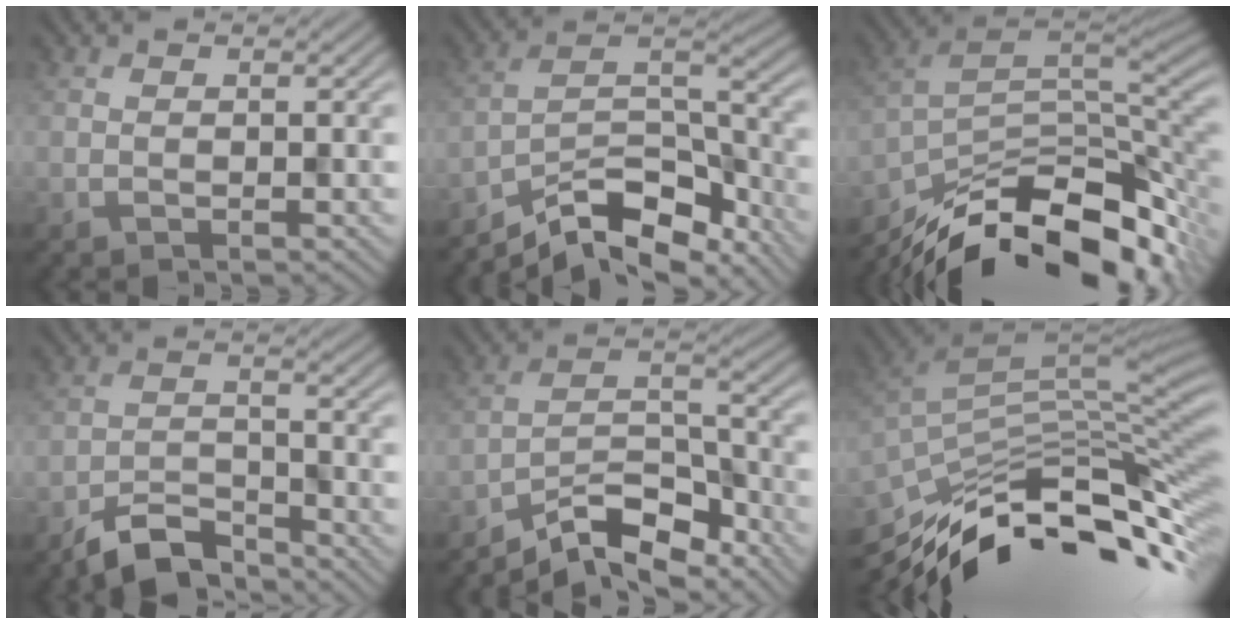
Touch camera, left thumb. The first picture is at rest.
{"total": 11.3, "force": [-9.1, 3.7, 5.6], "torque": [-0.092, 0.000, -0.166]}
{"total": 14.9, "force": [-10.3, 5.9, 9.0], "torque": [-0.176, -0.018, -0.167]}
{"total": 5.9, "force": [-5.0, 1.9, 2.4], "torque": [-0.041, -0.004, -0.101]}
{"total": 9.0, "force": [-7.7, 2.5, 4.1], "torque": [-0.064, 0.006, -0.151]}
{"total": 13.4, "force": [-7.6, 4.6, 10.0], "torque": [-0.213, -0.007, -0.132]}